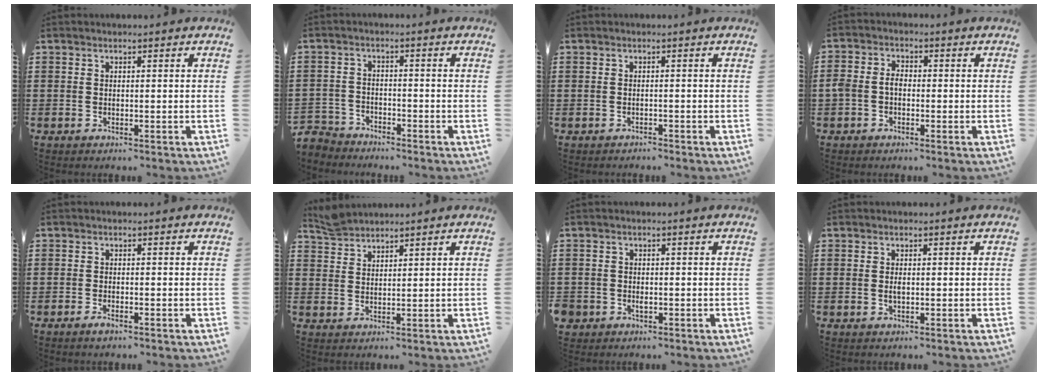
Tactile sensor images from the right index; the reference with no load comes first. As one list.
[{"total": 3.2, "force": [-3.1, 0.9, -0.4], "torque": [-0.010, -0.004, -0.071]}, {"total": 0.7, "force": [-0.7, 0.1, -0.1], "torque": [0.000, 0.001, -0.016]}, {"total": 3.0, "force": [-0.7, 2.1, 2.0], "torque": [-0.062, -0.002, -0.021]}, {"total": 1.2, "force": [-1.0, 0.3, 0.6], "torque": [-0.013, -0.005, -0.018]}, {"total": 2.8, "force": [2.7, 0.5, 0.2], "torque": [-0.012, 0.000, 0.054]}, {"total": 1.2, "force": [-0.7, 1.0, 0.2], "torque": [-0.007, 0.001, -0.016]}, {"total": 1.2, "force": [-0.1, 0.5, 1.1], "torque": [-0.021, 0.003, -0.002]}]